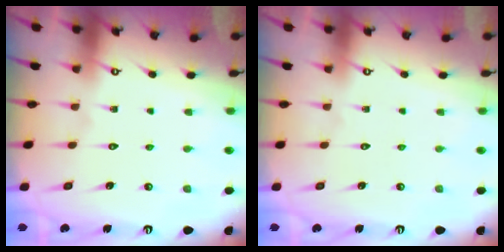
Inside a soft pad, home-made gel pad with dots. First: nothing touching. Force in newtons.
{"total": 0.0}